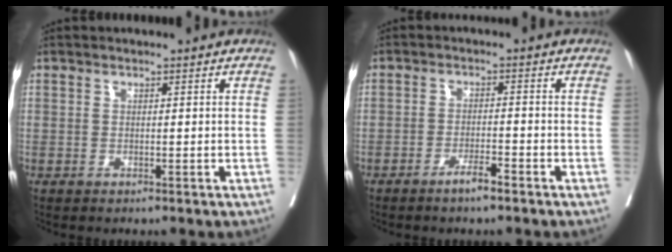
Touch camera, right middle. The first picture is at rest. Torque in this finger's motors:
{"motor_torque": [0.92, -1.22, 0.06, 0.03]}